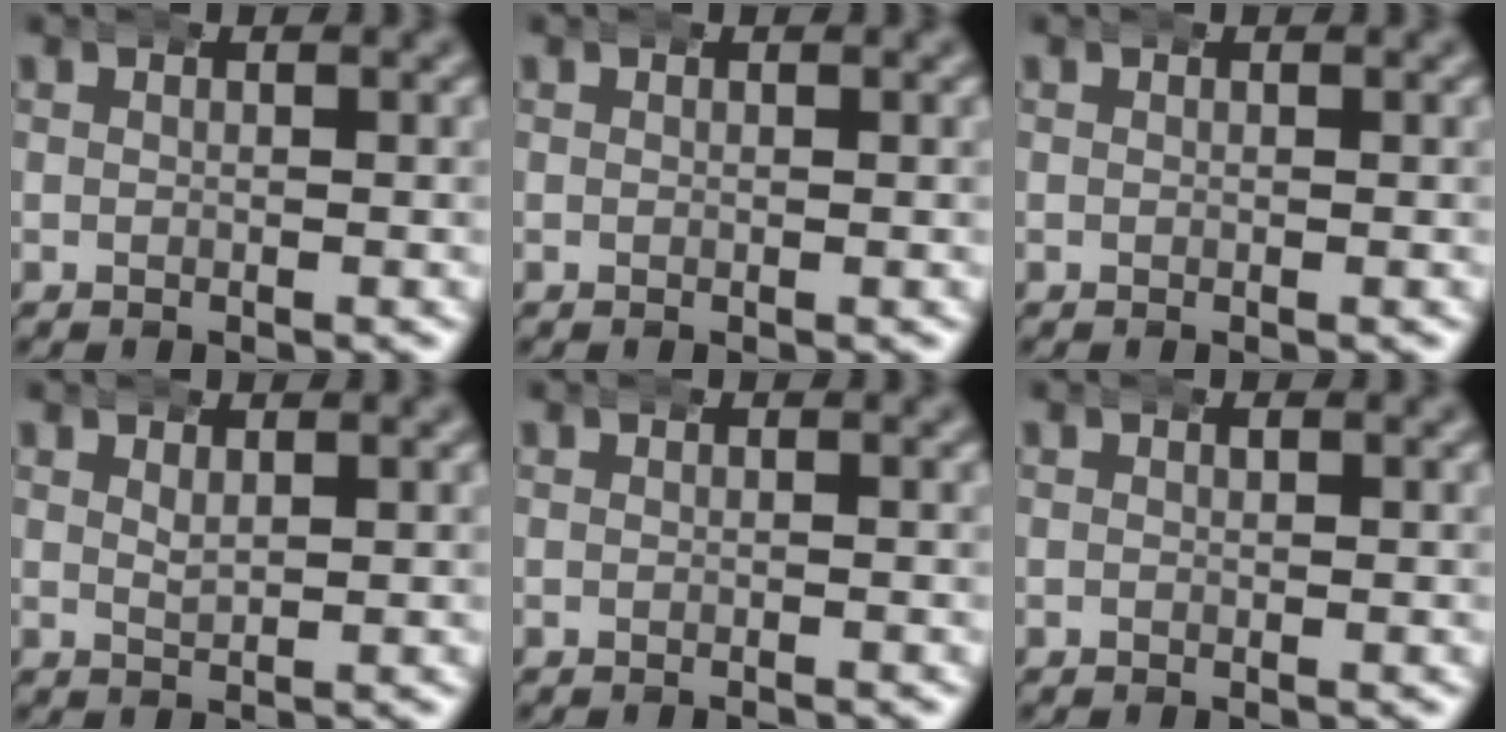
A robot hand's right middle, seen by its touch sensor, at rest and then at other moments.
{"total": 0.0}
{"total": 0.0}
{"total": 0.9, "force": [0.7, 0.2, 0.5], "torque": [-0.014, -0.012, 0.018]}
{"total": 0.5, "force": [-0.5, -0.1, 0.0], "torque": [0.002, 0.002, -0.010]}
{"total": 0.0}